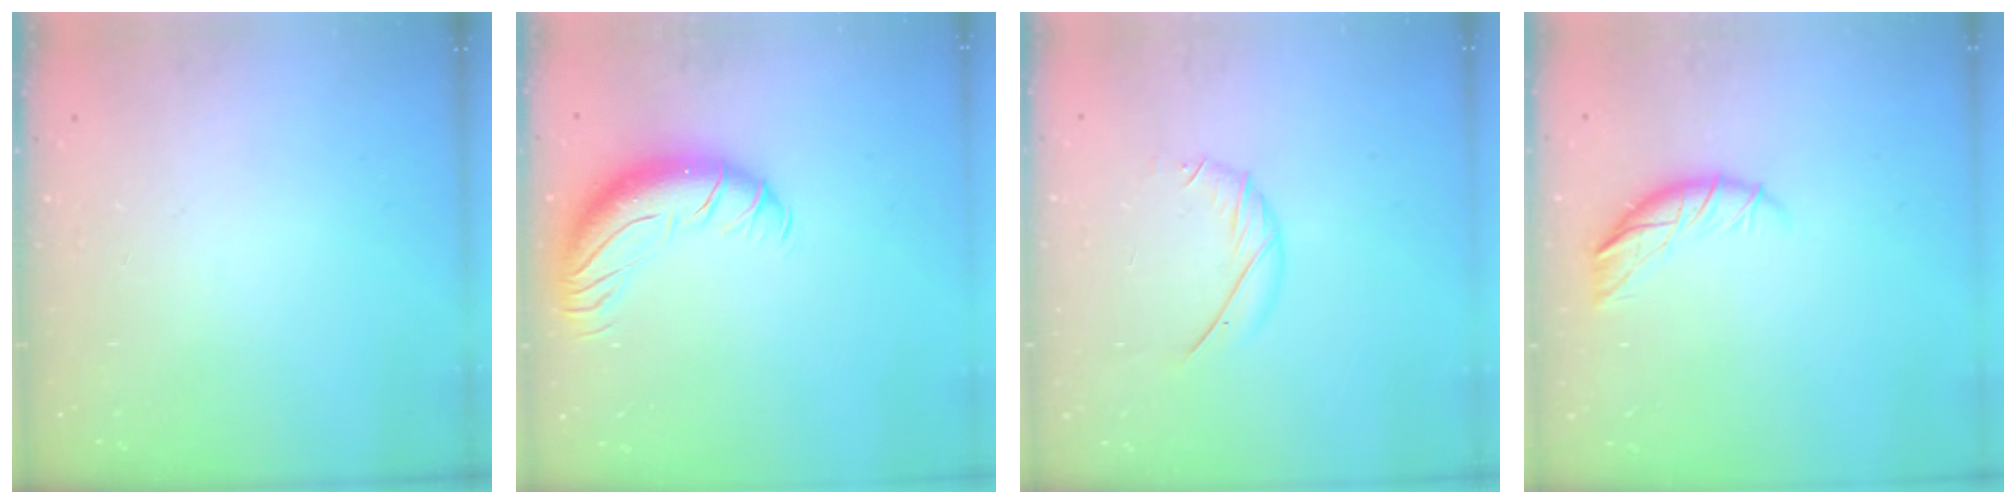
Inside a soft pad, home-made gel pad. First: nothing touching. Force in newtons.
{"total": 12.6, "press": 12.3, "slide": 2.8}
{"total": 6.8, "press": 6.8, "slide": 0.4}
{"total": 9.4, "press": 9.2, "slide": 1.8}